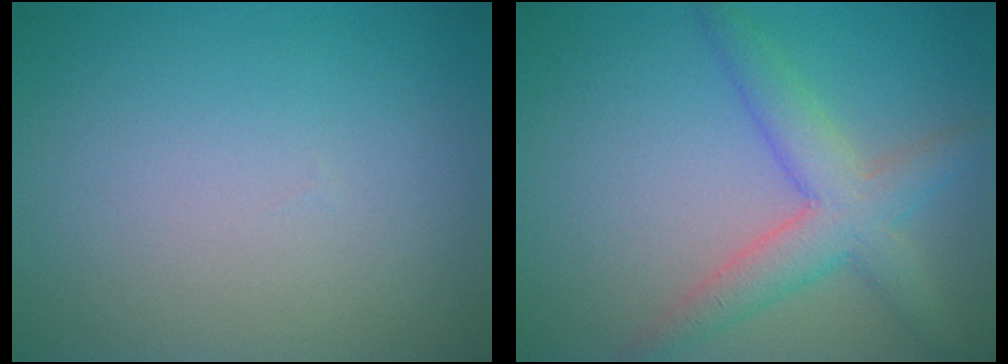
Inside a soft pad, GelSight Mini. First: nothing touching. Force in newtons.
{"total": 4.5, "press": 4.5, "slide": 0.2}